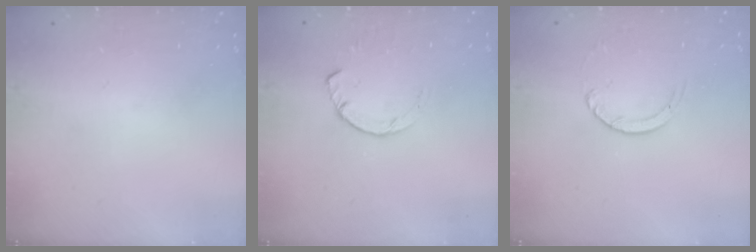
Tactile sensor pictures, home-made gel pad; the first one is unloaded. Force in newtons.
{"total": 3.0, "press": 3.0, "slide": 0.4}
{"total": 2.4, "press": 2.4, "slide": 0.2}